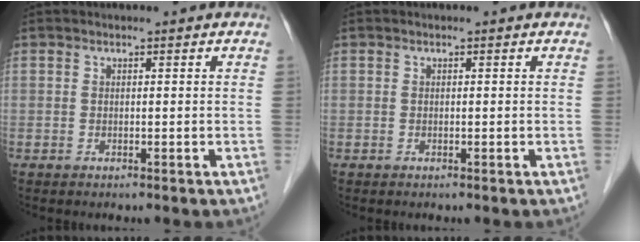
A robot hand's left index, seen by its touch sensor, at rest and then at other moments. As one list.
[{"total": 0.0}]